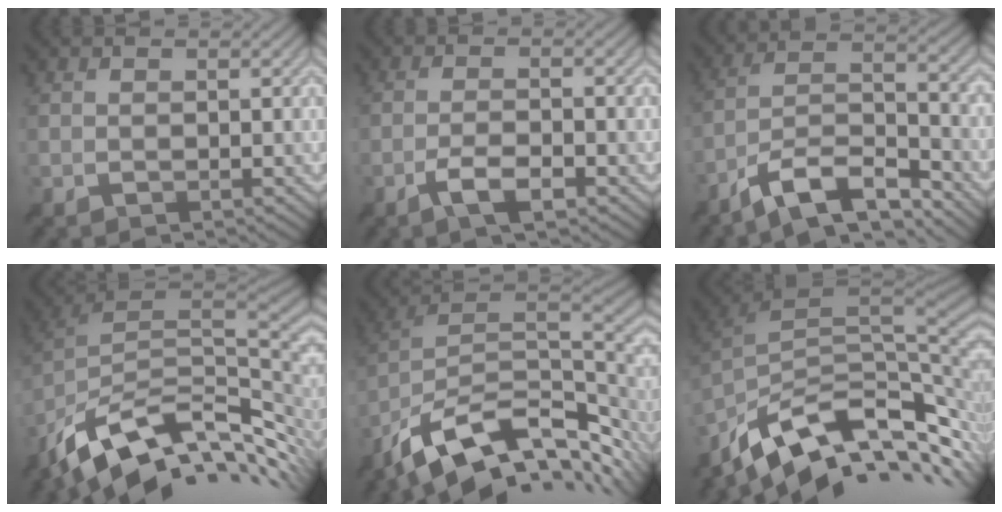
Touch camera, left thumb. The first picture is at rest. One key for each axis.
{"total": 4.1, "fx": -2.4, "fy": 1.0, "fz": 3.2, "tx": -0.064, "ty": 0.002, "tz": -0.047}
{"total": 11.8, "fx": -8.8, "fy": 3.1, "fz": 7.1, "tx": -0.127, "ty": 0.006, "tz": -0.165}
{"total": 13.5, "fx": -5.2, "fy": 6.7, "fz": 10.5, "tx": -0.214, "ty": -0.015, "tz": -0.085}
{"total": 15.6, "fx": -7.1, "fy": 7.9, "fz": 11.5, "tx": -0.231, "ty": -0.015, "tz": -0.116}
{"total": 13.2, "fx": -6.5, "fy": 5.9, "fz": 9.8, "tx": -0.208, "ty": -0.006, "tz": -0.106}